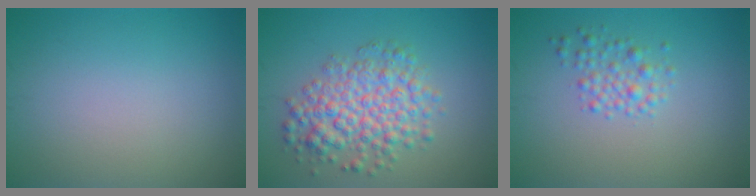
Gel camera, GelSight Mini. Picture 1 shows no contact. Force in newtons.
{"total": 5.7, "press": 5.7, "slide": 0.1}
{"total": 2.0, "press": 2.0, "slide": 0.0}